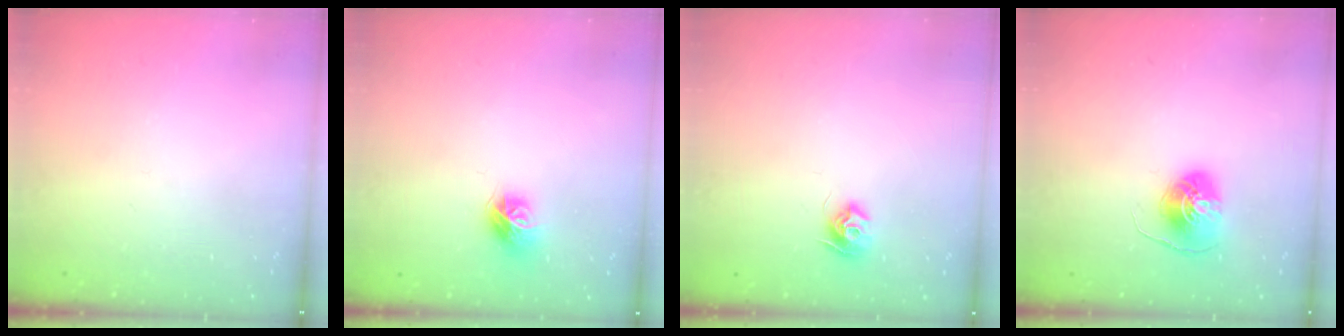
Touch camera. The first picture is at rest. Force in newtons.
{"total": 9.4, "press": 9.4, "slide": 0.5}
{"total": 8.1, "press": 8.1, "slide": 0.1}
{"total": 7.8, "press": 7.8, "slide": 0.3}